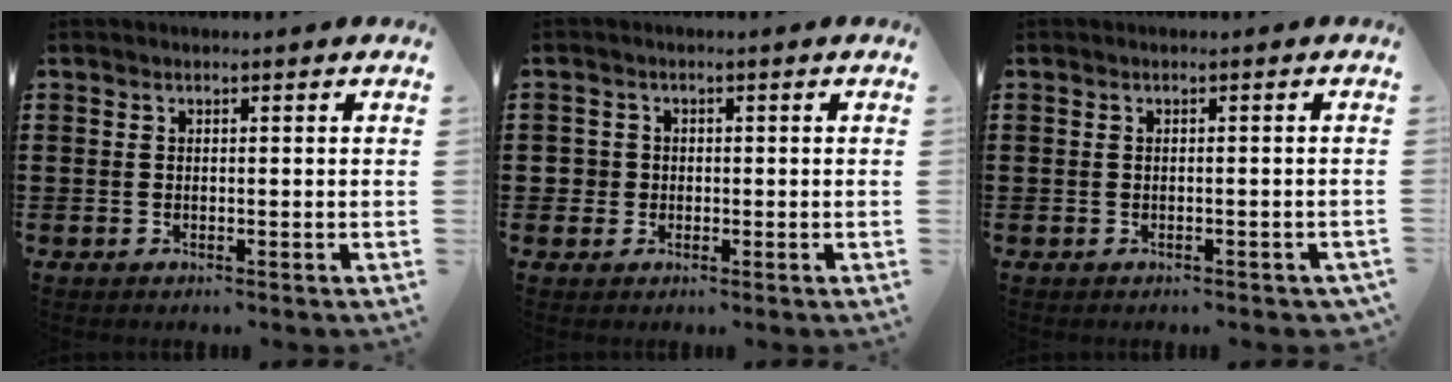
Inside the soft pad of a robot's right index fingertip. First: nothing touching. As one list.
[{"total": 2.0, "force": [-0.3, 1.9, 0.3], "torque": [-0.015, 0.008, -0.010]}, {"total": 0.6, "force": [-0.5, 0.1, 0.3], "torque": [-0.008, -0.004, -0.009]}]